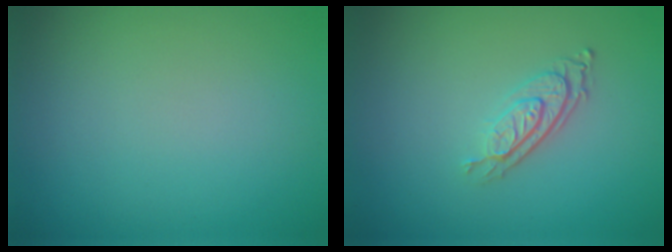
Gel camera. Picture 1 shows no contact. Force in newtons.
{"total": 2.9, "press": 2.1, "slide": 2.1}